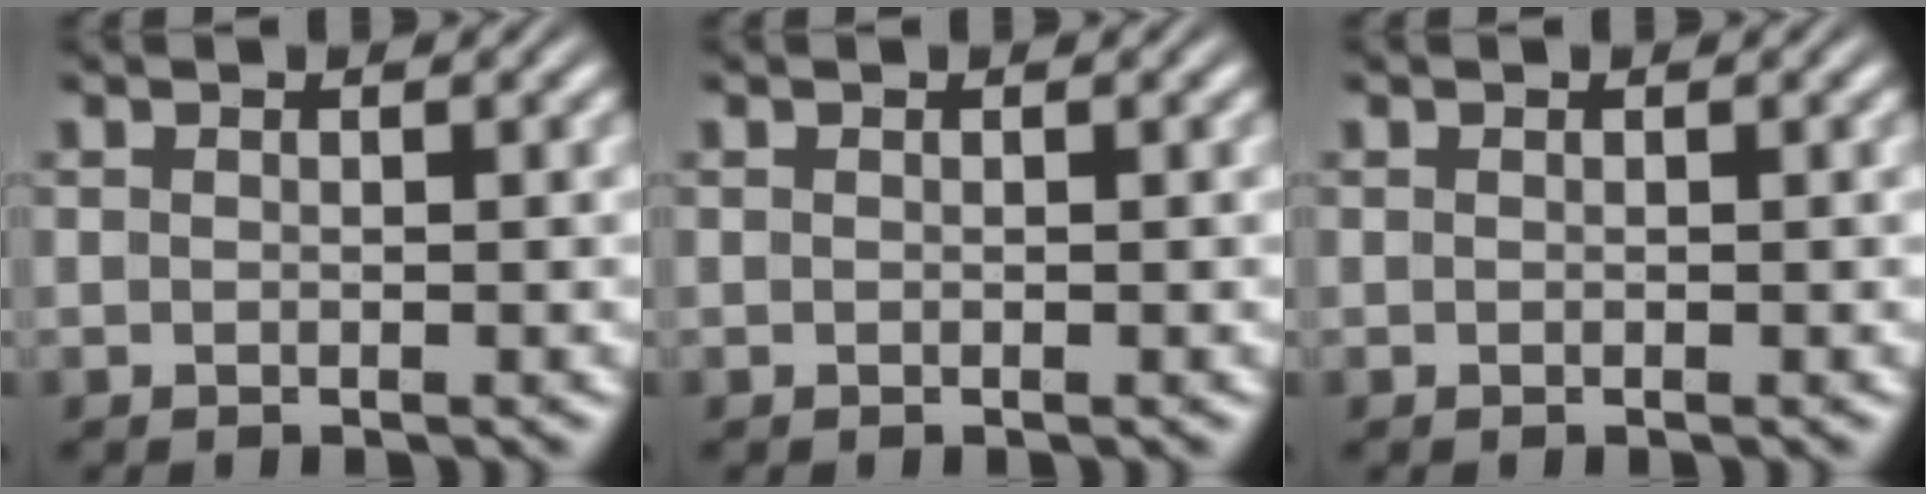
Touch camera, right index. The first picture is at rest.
{"total": 0.0}
{"total": 0.0}